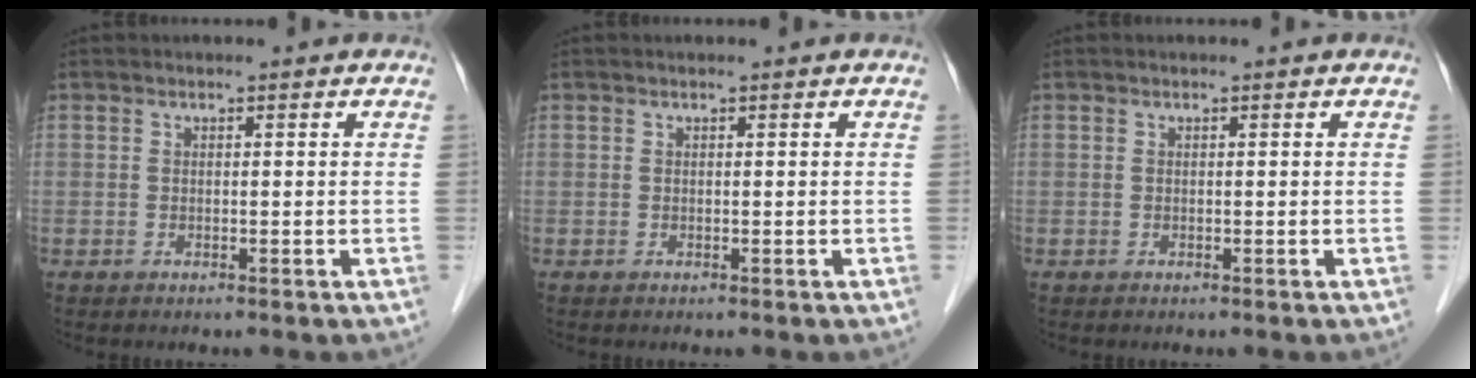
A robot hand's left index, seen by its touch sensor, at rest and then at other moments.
{"total": 0.0}
{"total": 0.0}